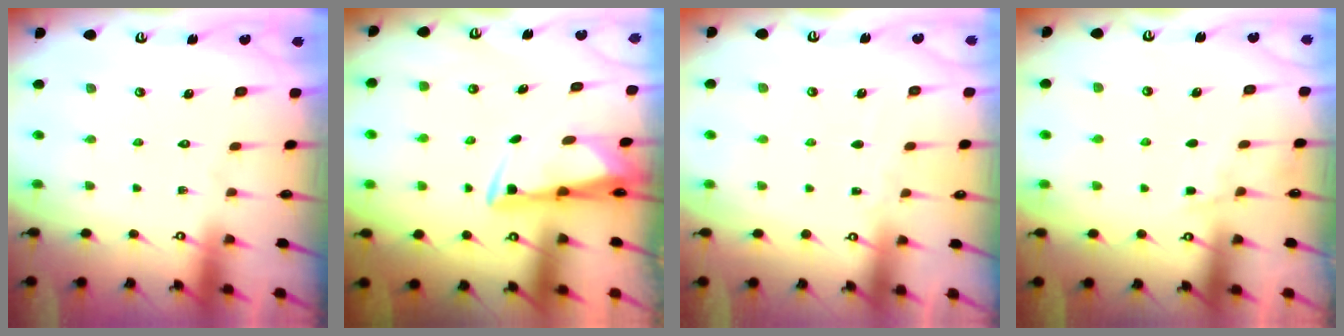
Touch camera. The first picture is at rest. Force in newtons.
{"total": 3.1, "press": 3.0, "slide": 0.9}
{"total": 2.5, "press": 2.5, "slide": 0.4}
{"total": 4.0, "press": 3.9, "slide": 0.5}